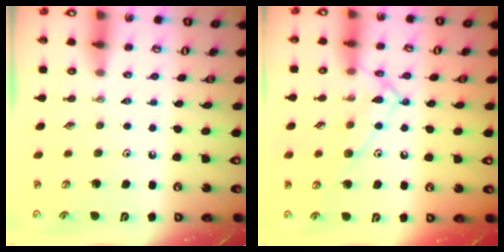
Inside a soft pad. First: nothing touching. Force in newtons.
{"total": 12.3, "press": 12.2, "slide": 0.8}